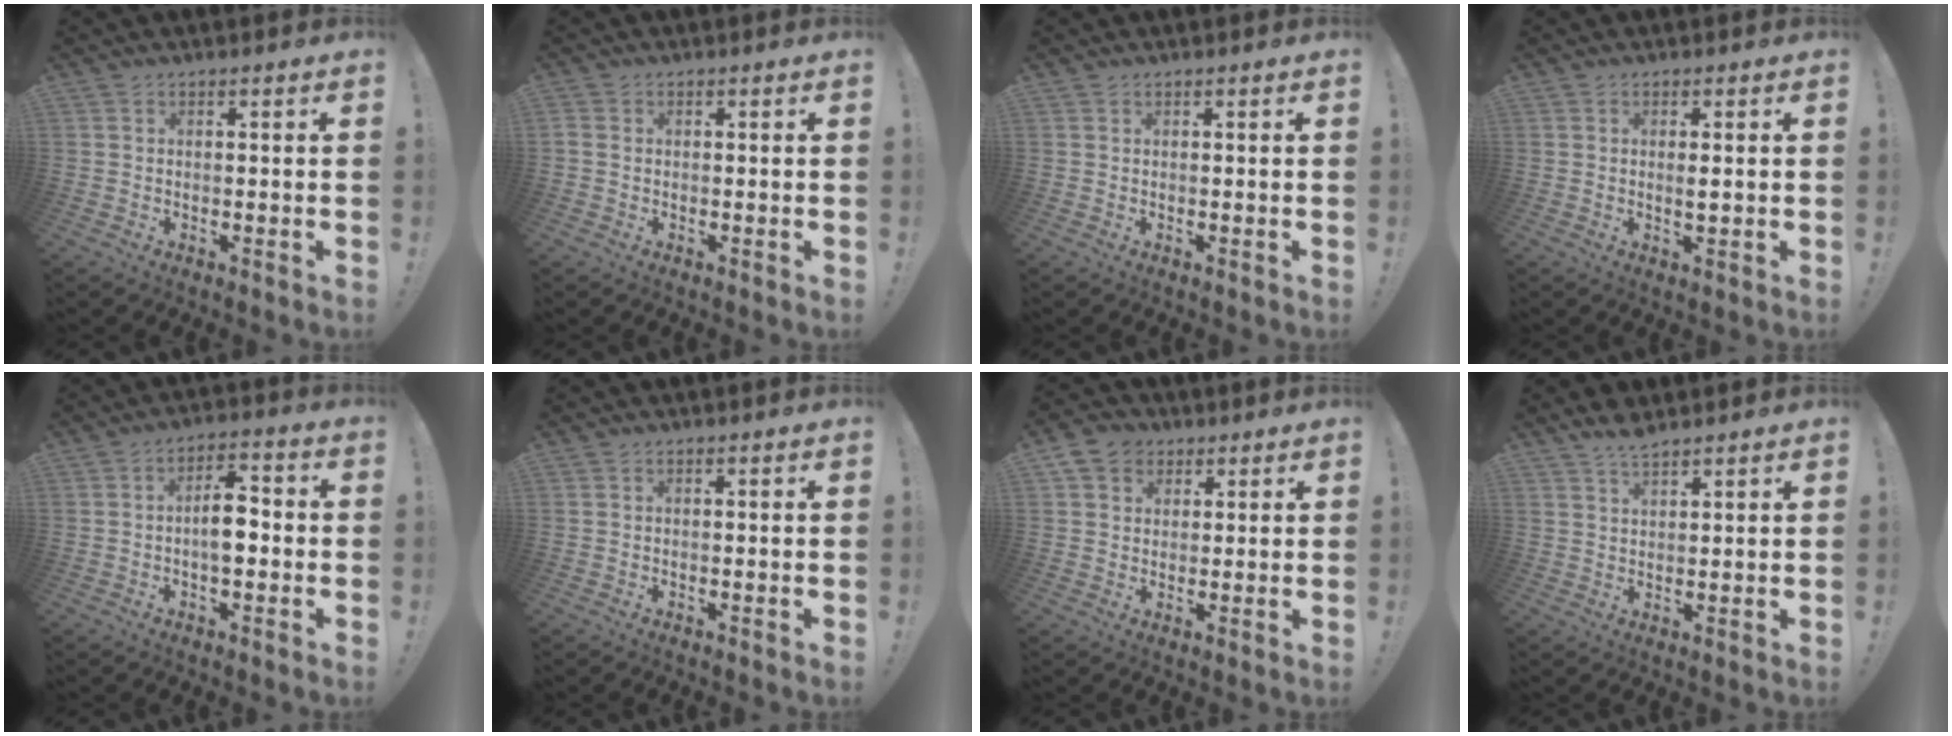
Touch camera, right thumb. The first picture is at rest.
{"total": 1.4, "force": [-0.1, 1.2, 0.6], "torque": [-0.010, 0.003, -0.001]}
{"total": 0.0}
{"total": 1.9, "force": [0.3, 0.4, 1.8], "torque": [-0.019, -0.006, 0.002]}
{"total": 8.9, "force": [-1.3, 4.8, 7.4], "torque": [-0.116, 0.010, -0.027]}
{"total": 0.0}
{"total": 6.8, "force": [3.0, 5.6, 2.3], "torque": [-0.035, -0.007, 0.060]}
{"total": 4.4, "force": [3.8, 1.1, 1.8], "torque": [-0.026, -0.023, 0.068]}